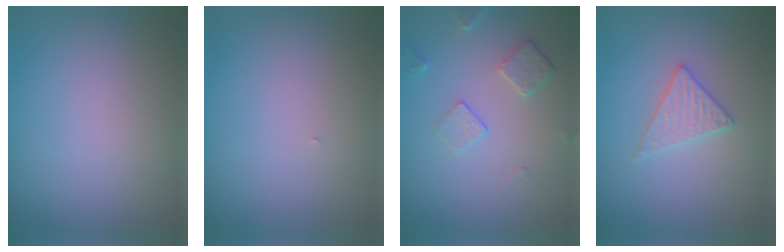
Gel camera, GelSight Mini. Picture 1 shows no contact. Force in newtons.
{"total": 0.0}
{"total": 2.3, "press": 1.6, "slide": 1.6}
{"total": 2.6, "press": 2.6, "slide": 0.3}